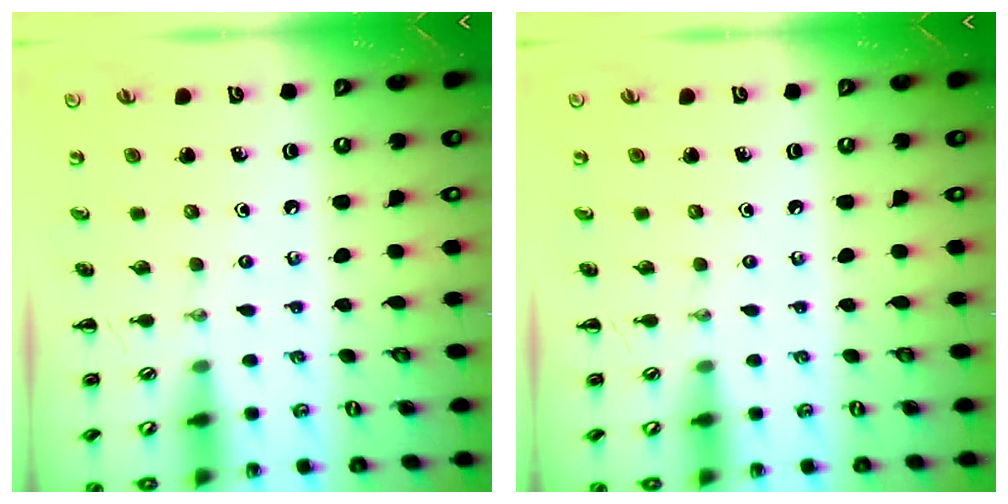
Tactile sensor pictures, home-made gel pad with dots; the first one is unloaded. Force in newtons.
{"total": 0.0}